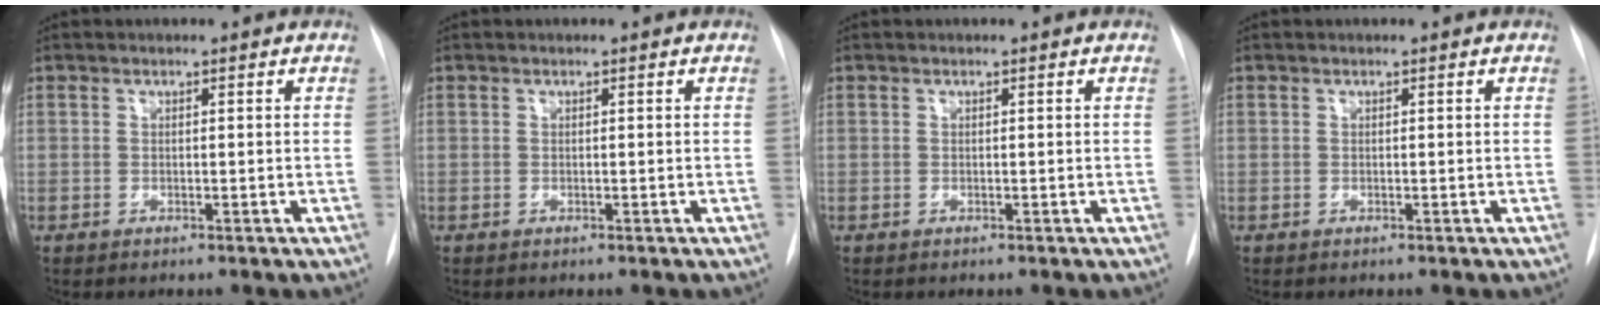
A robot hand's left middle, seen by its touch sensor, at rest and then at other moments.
{"total": 0.0}
{"total": 0.0}
{"total": 0.0}